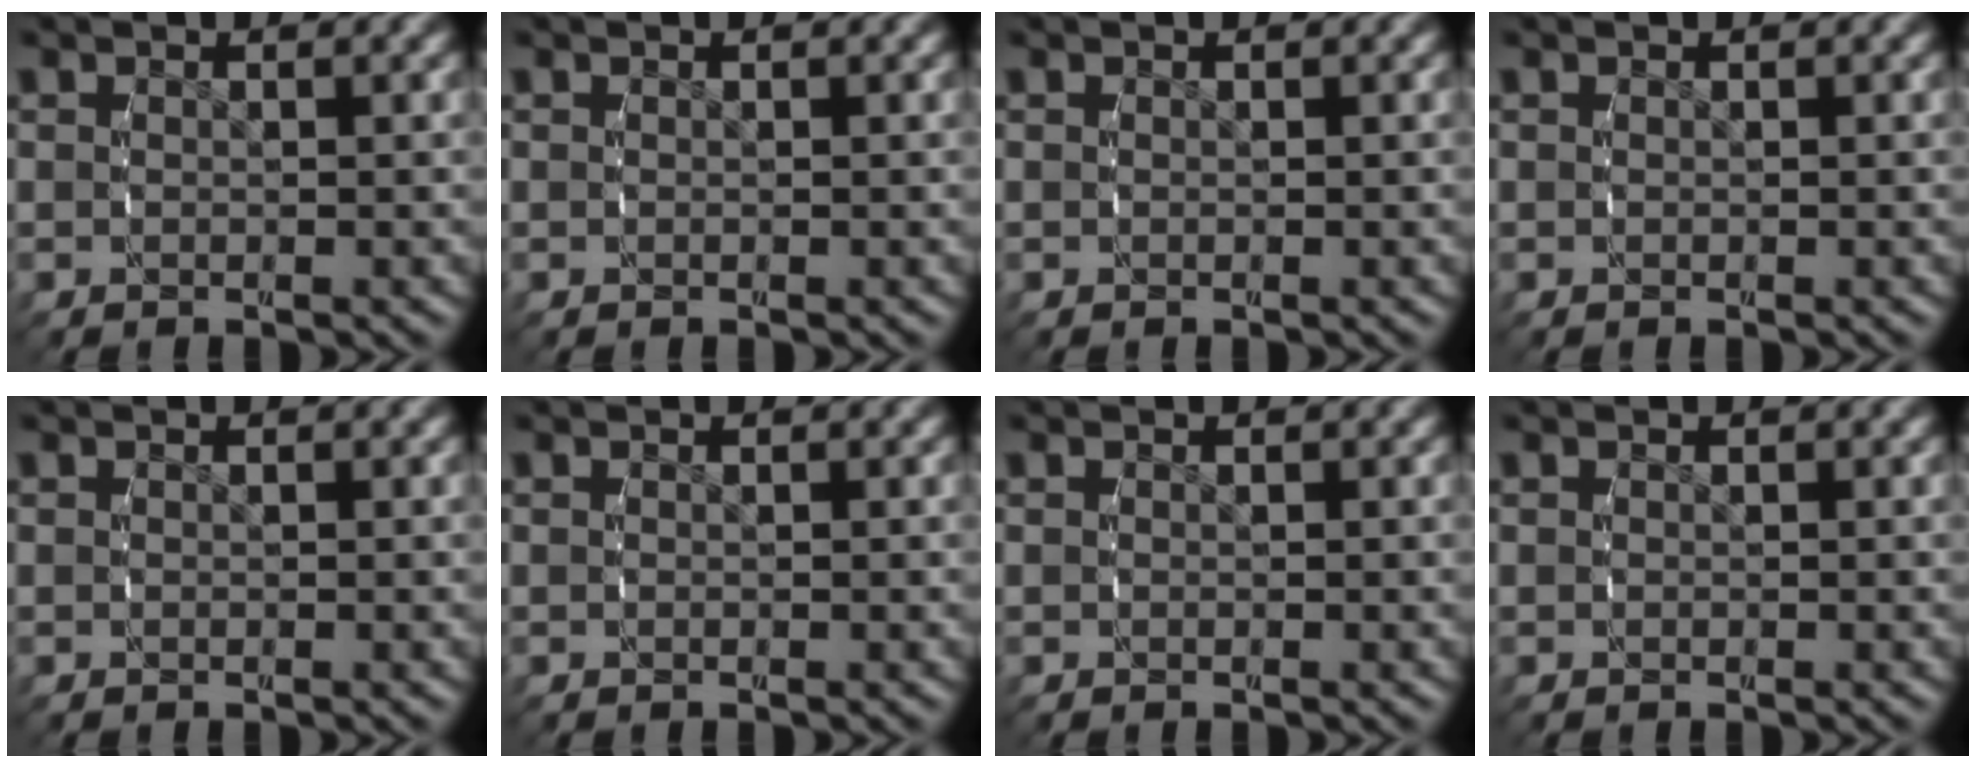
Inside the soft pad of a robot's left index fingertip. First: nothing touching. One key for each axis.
{"total": 0.0}
{"total": 0.0}
{"total": 0.0}
{"total": 0.0}
{"total": 0.0}
{"total": 0.0}
{"total": 0.0}